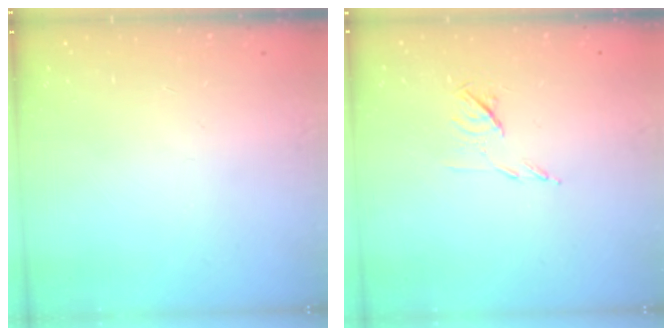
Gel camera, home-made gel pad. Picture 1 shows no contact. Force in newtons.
{"total": 6.4, "press": 6.3, "slide": 0.9}